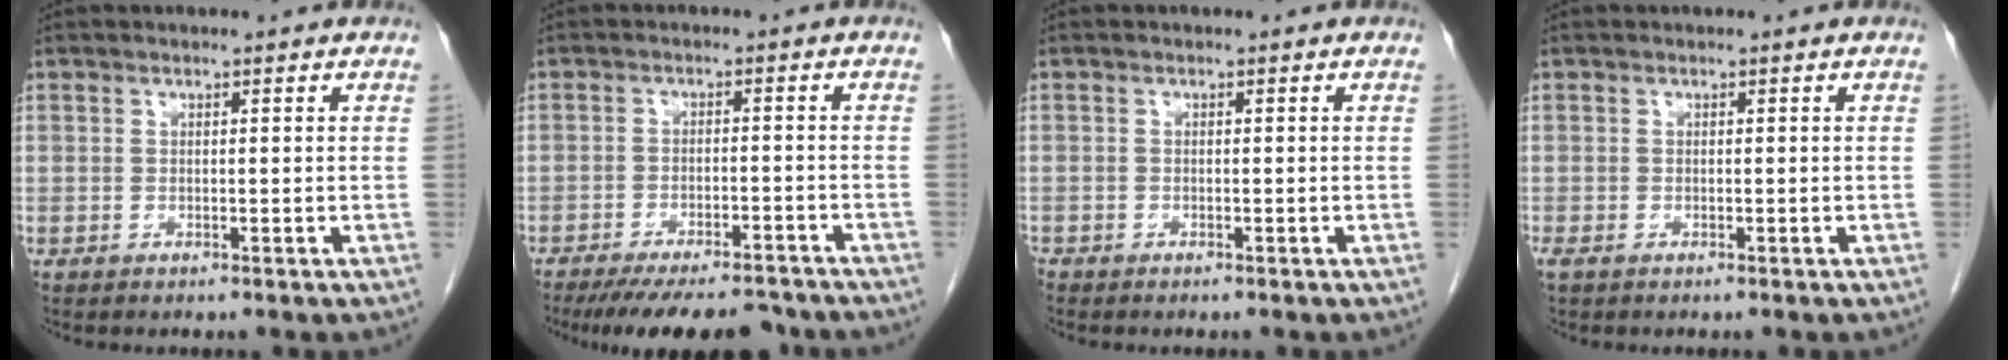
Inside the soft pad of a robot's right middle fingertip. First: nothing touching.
{"total": 14.1, "force": [-12.3, 3.4, 5.9], "torque": [-0.105, -0.012, -0.170]}
{"total": 0.6, "force": [-0.6, 0.2, 0.1], "torque": [-0.004, 0.000, -0.011]}
{"total": 0.8, "force": [-0.5, 0.4, 0.5], "torque": [-0.013, -0.002, -0.009]}